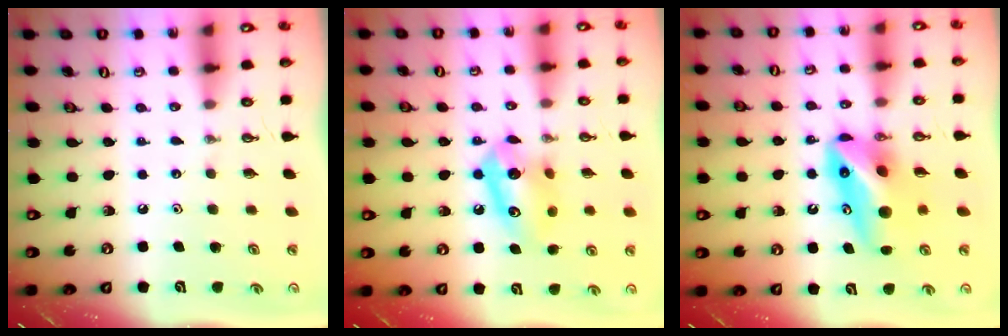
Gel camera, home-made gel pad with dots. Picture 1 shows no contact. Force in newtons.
{"total": 9.9, "press": 9.8, "slide": 1.4}
{"total": 10.5, "press": 10.4, "slide": 1.6}